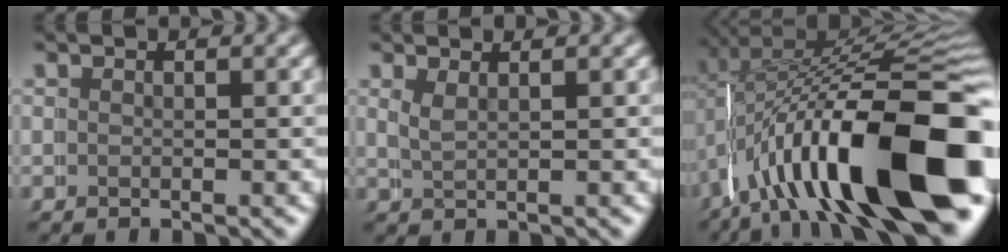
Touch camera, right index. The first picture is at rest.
{"total": 1.2, "force": [1.2, -0.1, -0.3], "torque": [-0.006, -0.002, 0.020]}
{"total": 17.8, "force": [-5.5, 7.9, 15.0], "torque": [-0.238, -0.022, -0.070]}